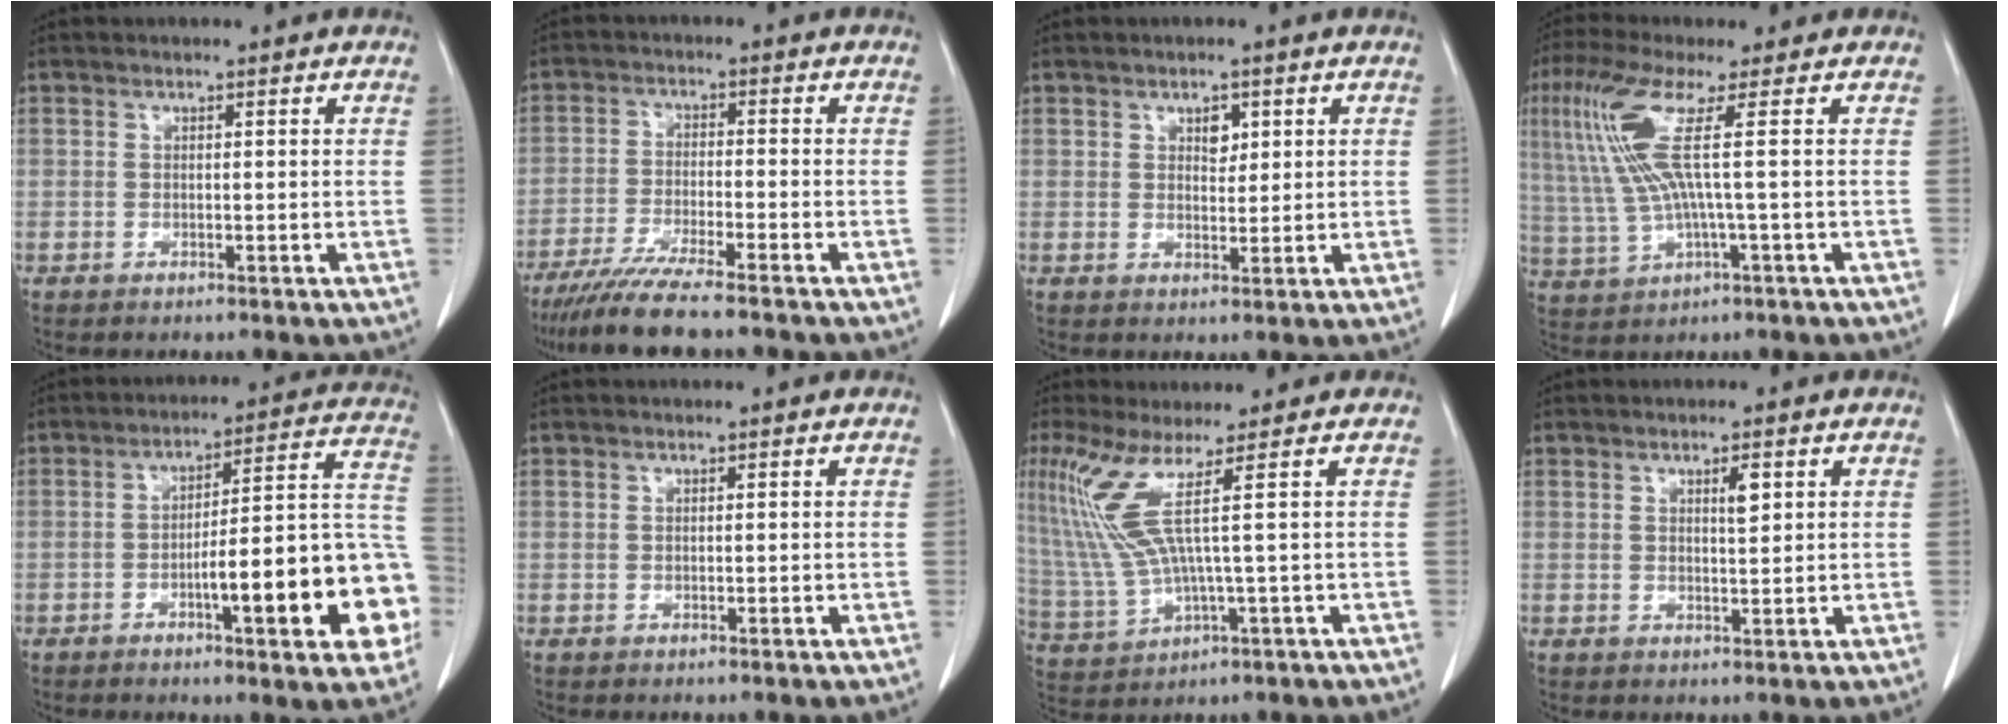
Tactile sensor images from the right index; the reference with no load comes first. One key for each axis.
{"total": 10.4, "fx": -8.7, "fy": 0.1, "fz": 5.7, "tx": -0.090, "ty": -0.028, "tz": -0.144}
{"total": 2.3, "fx": 1.0, "fy": 1.4, "fz": 1.5, "tx": -0.018, "ty": -0.001, "tz": 0.016}
{"total": 9.6, "fx": 2.3, "fy": -0.4, "fz": 9.3, "tx": -0.216, "ty": 0.009, "tz": 0.047}
{"total": 17.6, "fx": -5.7, "fy": 2.7, "fz": 16.4, "tx": -0.157, "ty": 0.038, "tz": -0.068}
{"total": 0.0}
{"total": 7.9, "fx": 2.9, "fy": -1.2, "fz": 7.2, "tx": -0.180, "ty": 0.002, "tz": 0.074}
{"total": 2.1, "fx": 0.9, "fy": 0.4, "fz": 1.8, "tx": -0.031, "ty": -0.003, "tz": 0.015}